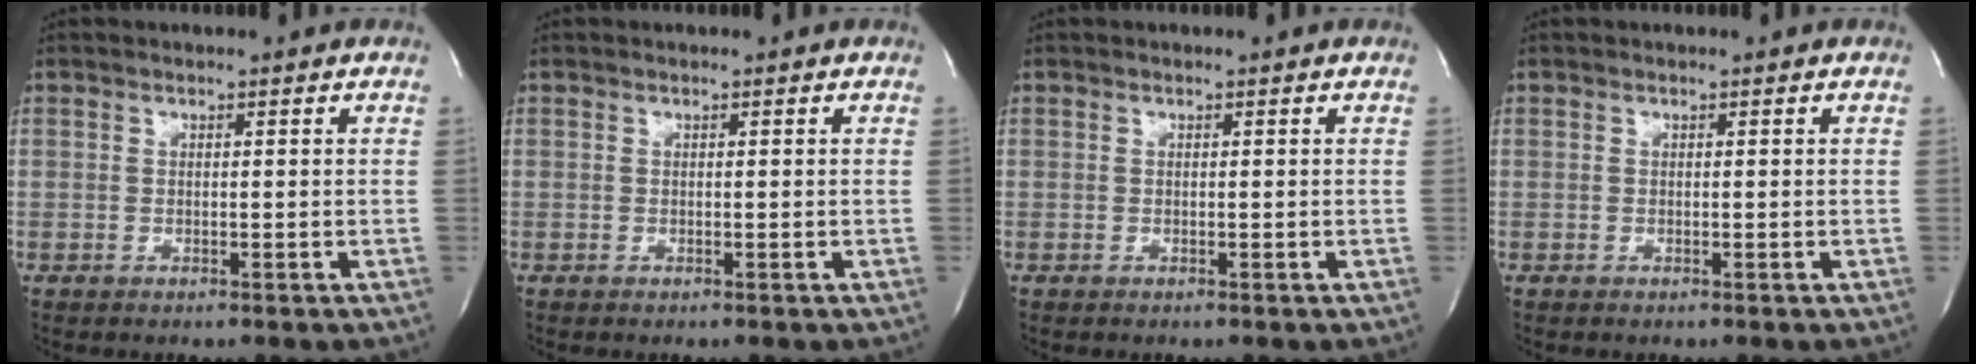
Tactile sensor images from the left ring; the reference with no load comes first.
{"total": 0.0}
{"total": 0.0}
{"total": 0.0}